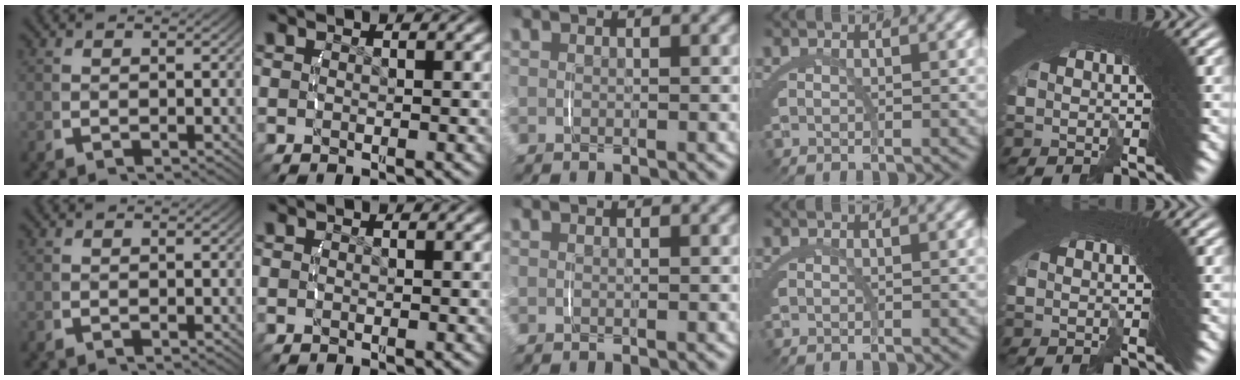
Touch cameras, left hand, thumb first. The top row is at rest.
{}